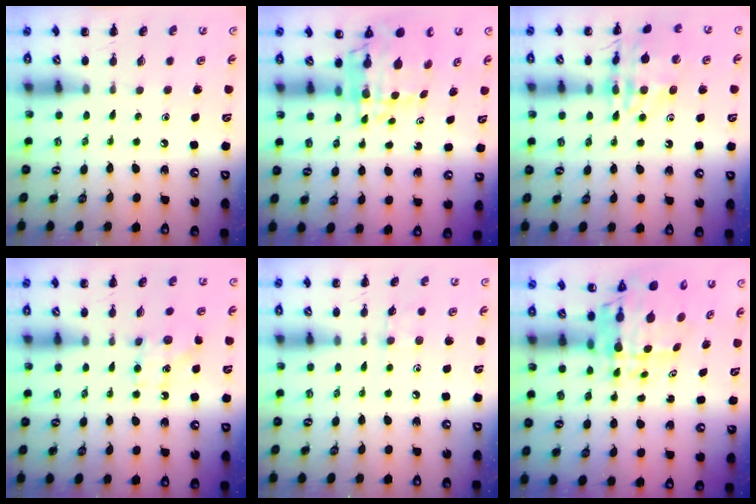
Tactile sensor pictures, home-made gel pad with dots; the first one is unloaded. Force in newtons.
{"total": 8.0, "press": 7.4, "slide": 3.0}
{"total": 16.0, "press": 16.0, "slide": 1.7}
{"total": 6.8, "press": 6.8, "slide": 1.0}
{"total": 3.8, "press": 3.6, "slide": 1.2}
{"total": 8.4, "press": 8.0, "slide": 2.7}